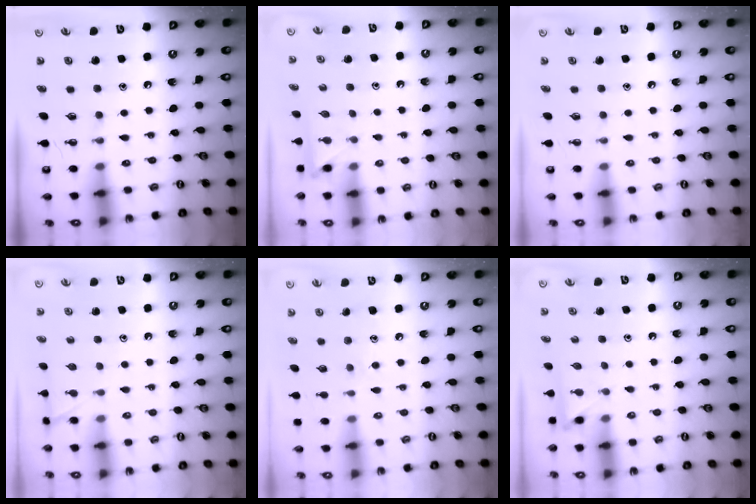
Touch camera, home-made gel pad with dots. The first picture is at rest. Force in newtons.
{"total": 2.7, "press": 2.7, "slide": 0.2}
{"total": 0.0}
{"total": 4.9, "press": 4.9, "slide": 0.6}
{"total": 6.8, "press": 6.8, "slide": 0.3}
{"total": 2.7, "press": 2.7, "slide": 0.2}